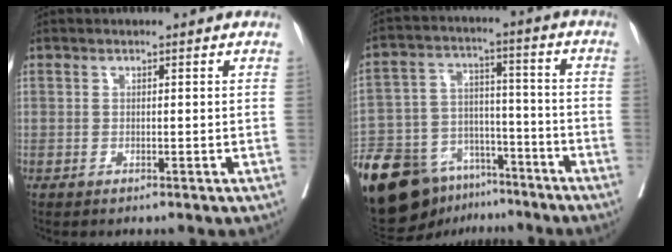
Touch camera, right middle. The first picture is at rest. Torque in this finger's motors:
{"motor_torque": [1.19, -0.95, 1.05, 0.21]}